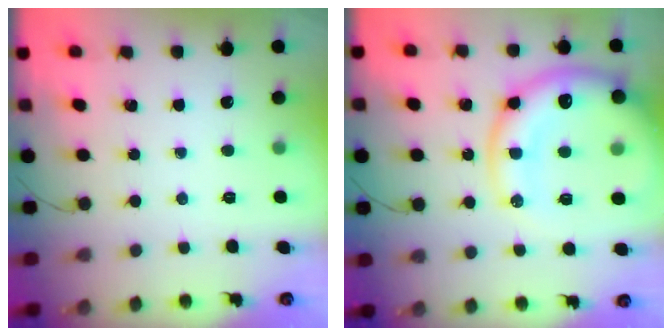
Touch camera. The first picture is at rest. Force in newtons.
{"total": 20.5, "press": 20.0, "slide": 4.4}